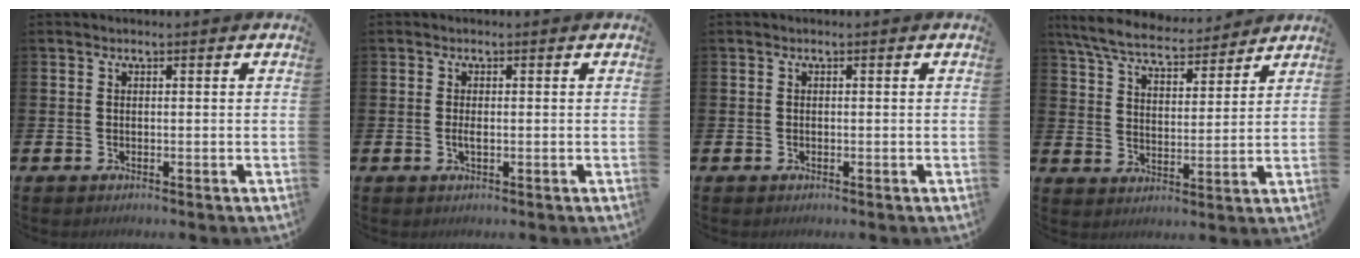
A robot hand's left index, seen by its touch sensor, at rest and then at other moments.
{"total": 1.2, "force": [-0.2, 0.4, 1.1], "torque": [-0.015, 0.000, -0.006]}
{"total": 0.0}
{"total": 7.1, "force": [6.6, 1.4, 2.1], "torque": [-0.067, -0.035, 0.118]}